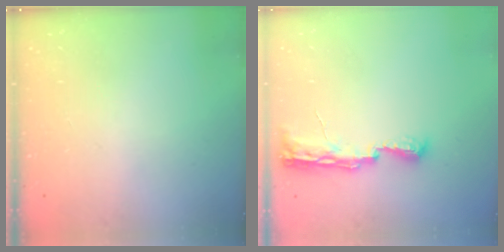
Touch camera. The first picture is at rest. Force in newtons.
{"total": 10.6, "press": 9.1, "slide": 5.5}